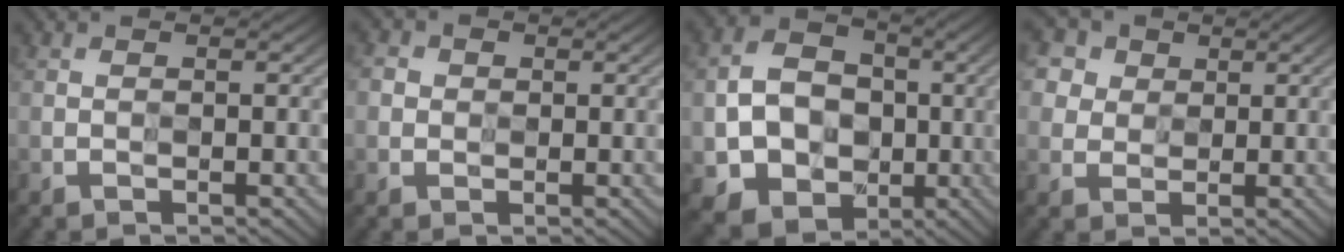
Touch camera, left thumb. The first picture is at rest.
{"total": 2.7, "force": [0.5, 2.5, 0.5], "torque": [-0.022, -0.002, 0.006]}
{"total": 9.0, "force": [-0.9, 7.8, 4.2], "torque": [-0.090, -0.002, -0.024]}
{"total": 7.7, "force": [4.7, 5.5, 2.6], "torque": [-0.108, 0.021, 0.081]}